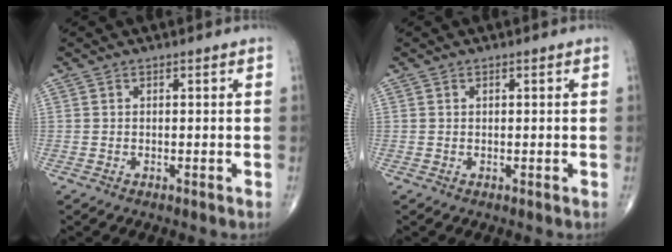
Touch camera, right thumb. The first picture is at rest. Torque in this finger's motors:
{"motor_torque": [-0.38, -0.35, -0.03, 0.32, 0.02]}